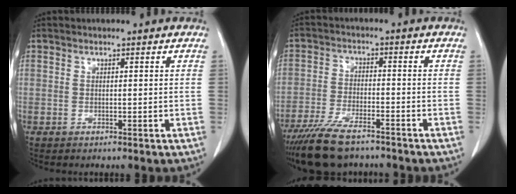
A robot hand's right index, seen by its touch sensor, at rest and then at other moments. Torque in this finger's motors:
{"motor_torque": [1.17, -0.97, 0.44, 0.14]}